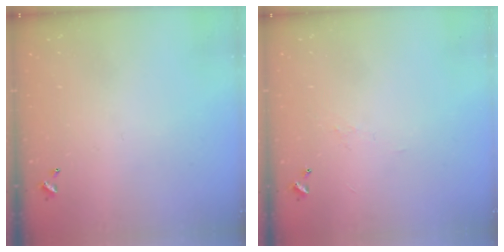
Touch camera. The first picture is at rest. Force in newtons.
{"total": 3.5, "press": 3.4, "slide": 0.7}